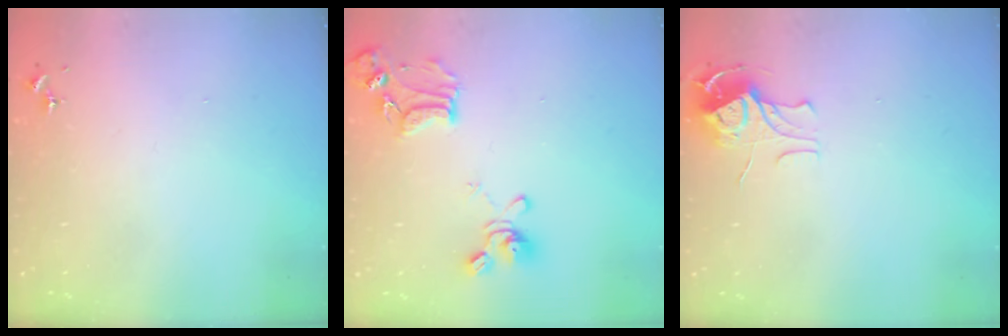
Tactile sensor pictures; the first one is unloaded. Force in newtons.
{"total": 14.6, "press": 14.6, "slide": 1.4}
{"total": 8.8, "press": 8.8, "slide": 0.7}